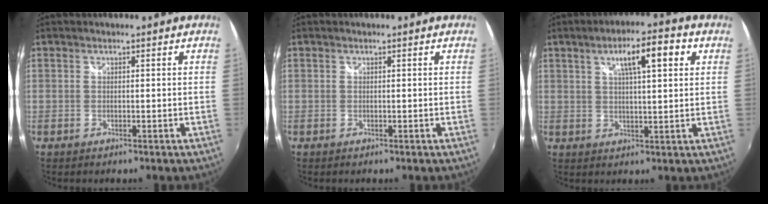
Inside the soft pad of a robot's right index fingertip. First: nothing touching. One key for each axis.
{"total": 0.0}
{"total": 9.0, "fx": 3.7, "fy": 2.0, "fz": 7.9, "tx": -0.129, "ty": 0.017, "tz": 0.059}